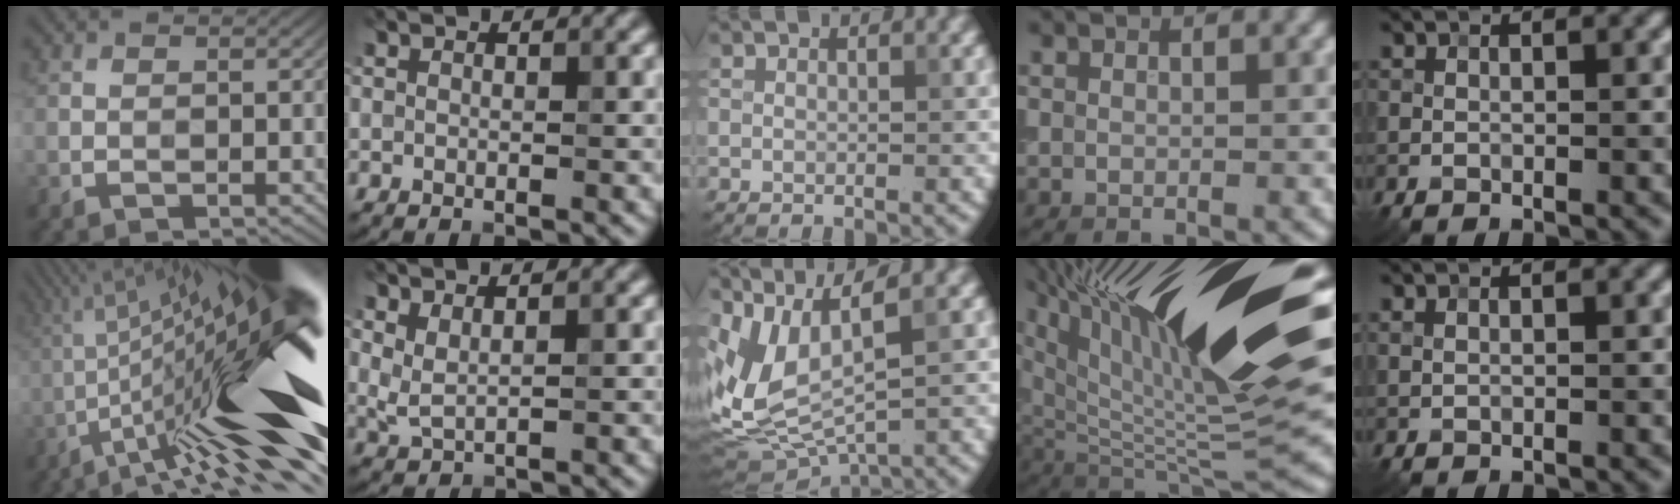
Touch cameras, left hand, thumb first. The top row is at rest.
{"thumb": {"total": 23.5, "force": [-3.5, 4.1, 22.9], "torque": [-0.336, 0.019, -0.073]}, "index": {"total": 1.6, "force": [1.0, 0.5, 1.1], "torque": [-0.028, -0.008, 0.025]}, "middle": {"total": 7.4, "force": [1.7, 3.0, 6.5], "torque": [-0.151, -0.003, 0.045]}, "ring": {"total": 18.0, "force": [8.5, 4.5, 15.2], "torque": [-0.287, 0.020, 0.153]}}